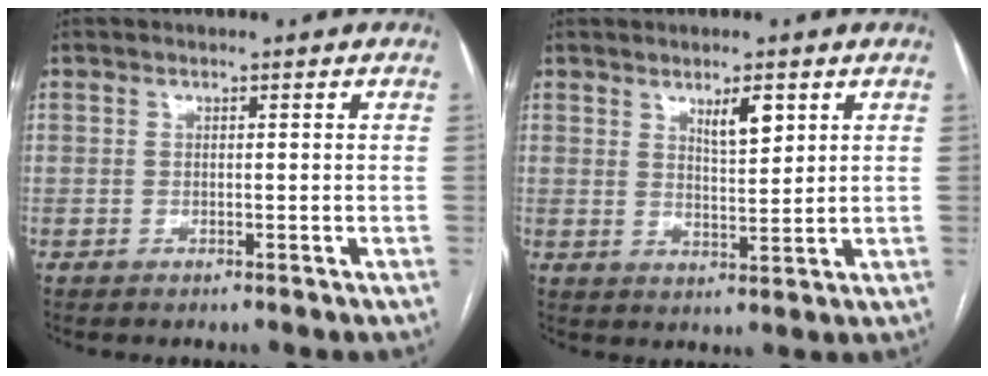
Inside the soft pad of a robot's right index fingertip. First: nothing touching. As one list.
[{"total": 4.3, "force": [2.4, 1.0, 3.3], "torque": [-0.059, -0.004, 0.045]}]